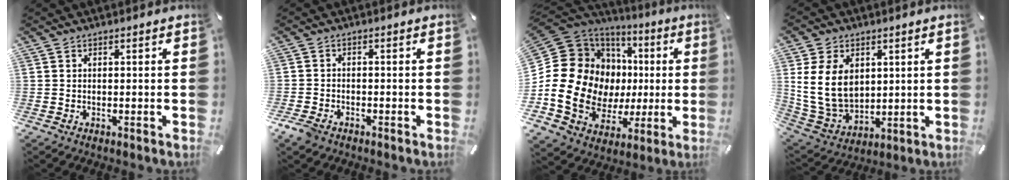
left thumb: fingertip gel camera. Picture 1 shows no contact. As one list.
[{"total": 3.0, "force": [-2.2, 1.6, 1.2], "torque": [-0.039, 0.004, -0.047]}, {"total": 21.5, "force": [-0.1, 17.1, 13.1], "torque": [-0.278, -0.021, 0.026]}, {"total": 13.1, "force": [3.2, 10.2, 7.5], "torque": [-0.164, -0.007, 0.061]}]